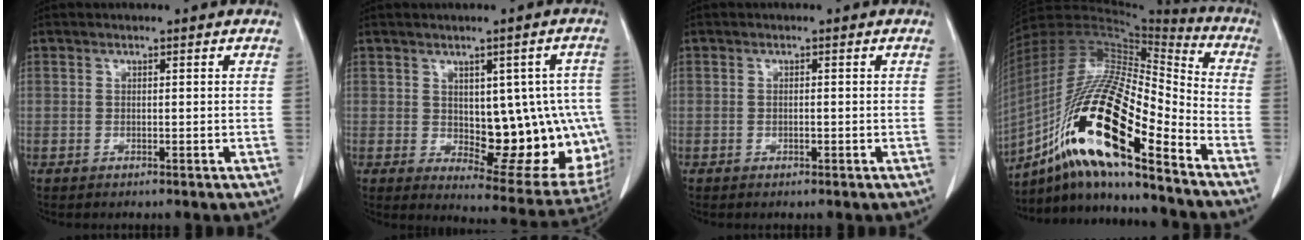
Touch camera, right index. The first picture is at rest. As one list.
[{"total": 16.2, "force": [-0.9, 7.4, 14.4], "torque": [-0.136, 0.010, 0.015]}, {"total": 0.5, "force": [-0.2, 0.0, 0.5], "torque": [-0.011, 0.000, -0.002]}, {"total": 22.5, "force": [-12.4, 3.3, 18.4], "torque": [-0.373, -0.013, -0.228]}]